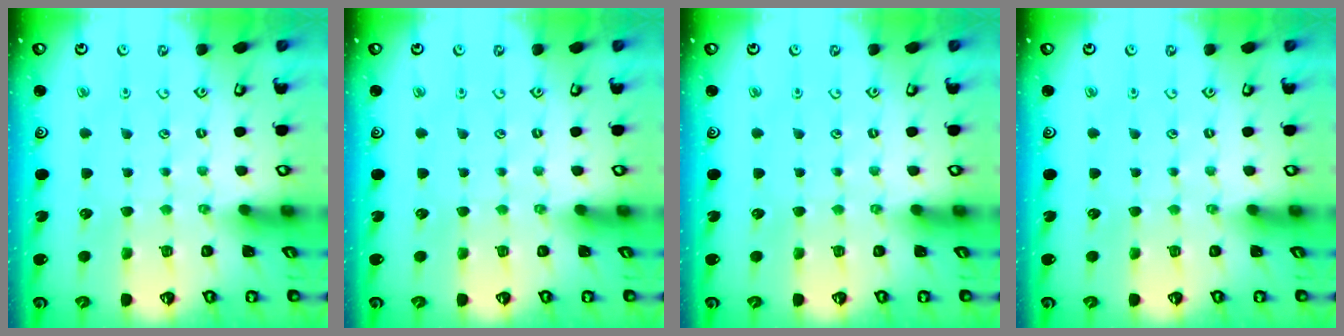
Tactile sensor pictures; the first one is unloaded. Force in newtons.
{"total": 0.0}
{"total": 0.0}
{"total": 0.0}